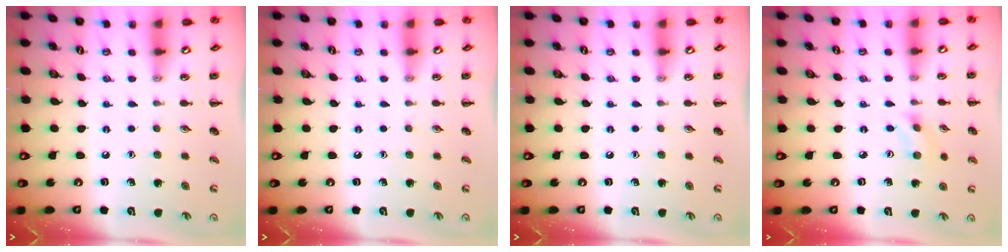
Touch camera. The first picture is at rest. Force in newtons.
{"total": 0.0}
{"total": 0.0}
{"total": 1.9, "press": 1.7, "slide": 0.8}